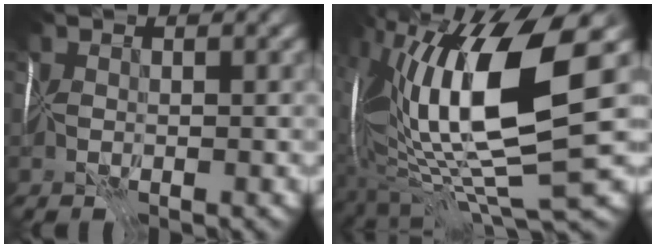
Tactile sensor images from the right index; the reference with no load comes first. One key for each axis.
{"total": 14.0, "fx": 1.5, "fy": 3.5, "fz": 13.5, "tx": -0.246, "ty": -0.008, "tz": 0.035}